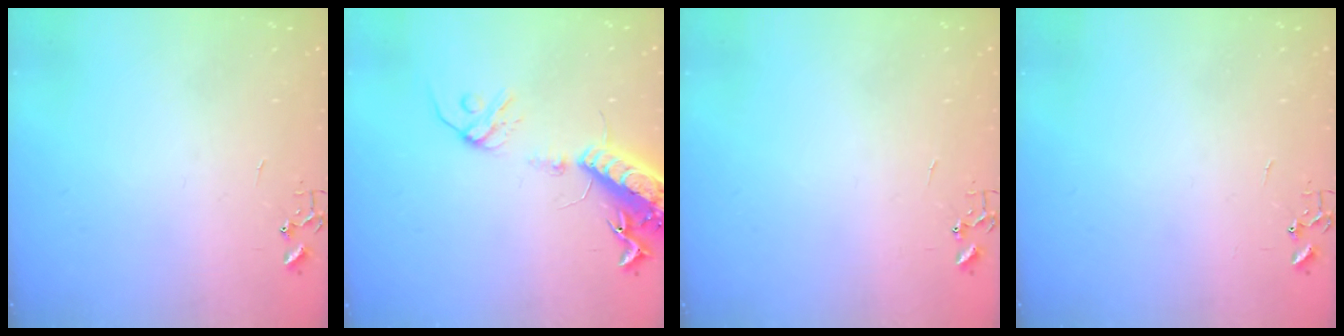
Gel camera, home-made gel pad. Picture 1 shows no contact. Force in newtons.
{"total": 16.6, "press": 16.1, "slide": 4.0}
{"total": 0.0}
{"total": 0.0}